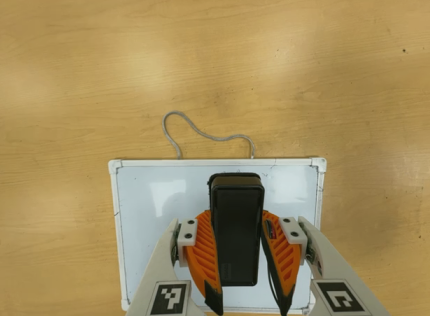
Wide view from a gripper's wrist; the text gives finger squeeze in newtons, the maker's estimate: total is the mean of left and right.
{"total": 7.2, "left": 5.7, "right": 8.6}